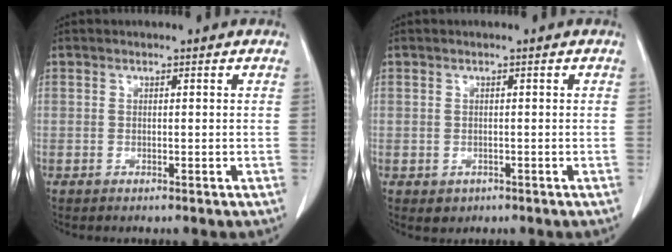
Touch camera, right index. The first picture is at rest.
{"total": 1.6, "force": [-0.6, 1.4, 0.4], "torque": [-0.002, 0.002, -0.001]}